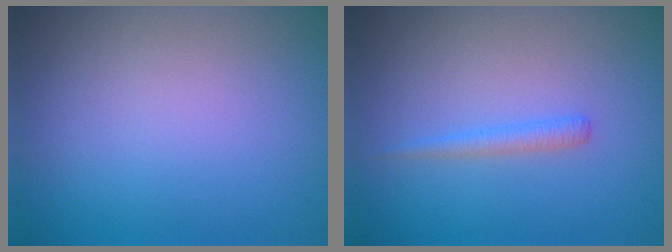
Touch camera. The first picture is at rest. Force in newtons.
{"total": 1.1, "press": 1.1, "slide": 0.1}